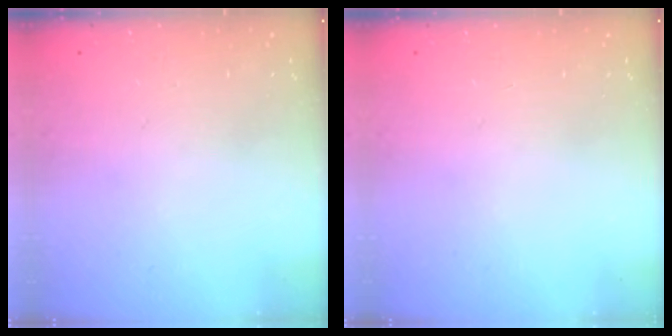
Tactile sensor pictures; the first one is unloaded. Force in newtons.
{"total": 0.0}